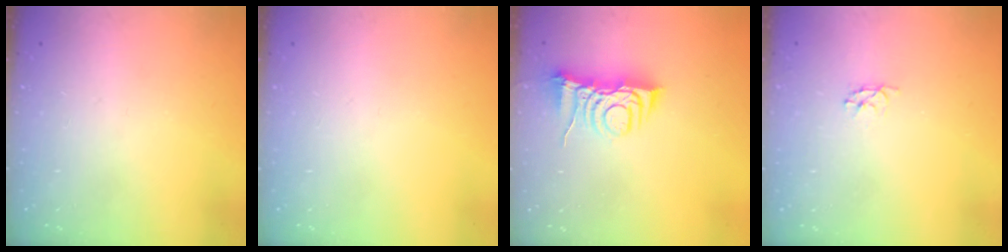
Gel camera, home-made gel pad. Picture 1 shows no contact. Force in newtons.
{"total": 0.0}
{"total": 8.3, "press": 8.2, "slide": 1.1}
{"total": 2.9, "press": 2.9, "slide": 0.3}